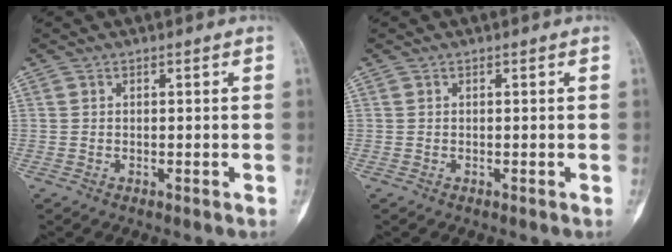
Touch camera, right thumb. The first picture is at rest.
{"total": 0.0}